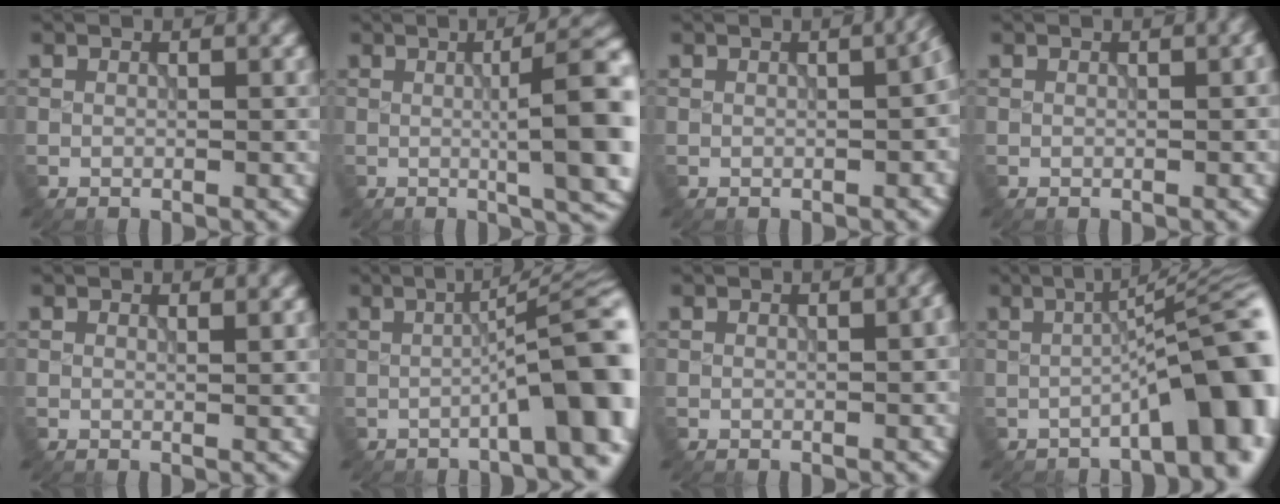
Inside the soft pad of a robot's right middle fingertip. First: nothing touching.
{"total": 11.3, "force": [0.6, 2.7, 10.9], "torque": [-0.114, 0.009, 0.011]}
{"total": 3.2, "force": [-0.3, 1.3, 3.0], "torque": [-0.031, -0.006, 0.007]}
{"total": 1.1, "force": [0.1, 0.4, 1.0], "torque": [-0.009, -0.002, 0.006]}
{"total": 1.1, "force": [0.9, 0.2, 0.6], "torque": [-0.001, 0.001, 0.007]}
{"total": 10.2, "force": [-1.8, 2.1, 9.8], "torque": [-0.115, 0.016, -0.032]}
{"total": 1.7, "force": [0.1, 0.7, 1.6], "torque": [-0.008, -0.001, 0.010]}
{"total": 10.2, "force": [-3.0, 2.5, 9.4], "torque": [-0.115, 0.012, -0.042]}